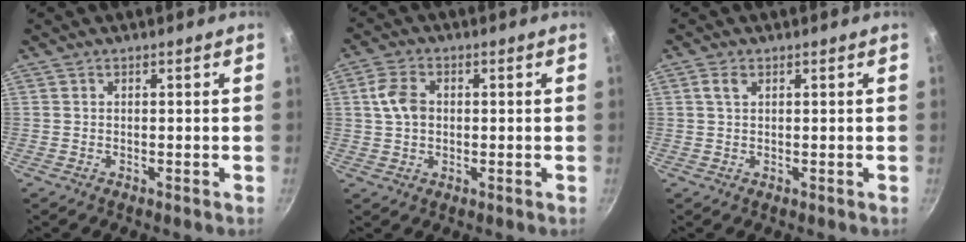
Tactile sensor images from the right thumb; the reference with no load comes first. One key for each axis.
{"total": 5.9, "fx": 0.6, "fy": 4.2, "fz": 4.1, "tx": -0.071, "ty": 0.009, "tz": 0.006}
{"total": 2.0, "fx": 0.8, "fy": 1.2, "fz": 1.4, "tx": -0.024, "ty": 0.001, "tz": 0.015}